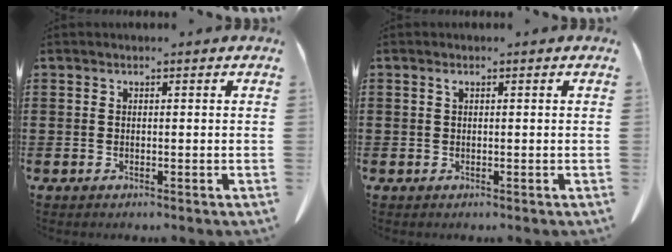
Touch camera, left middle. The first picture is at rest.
{"total": 0.6, "force": [0.2, 0.3, 0.4], "torque": [-0.011, 0.001, 0.005]}